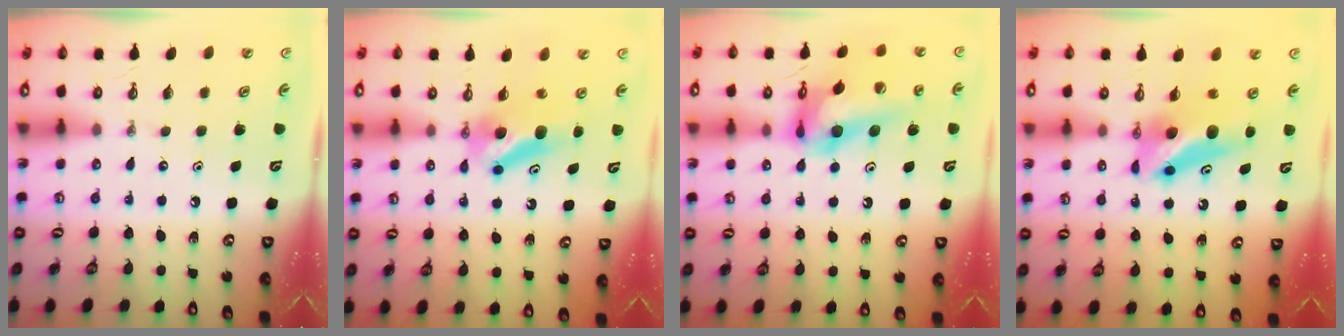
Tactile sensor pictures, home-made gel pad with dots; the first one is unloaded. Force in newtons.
{"total": 7.3, "press": 6.8, "slide": 2.5}
{"total": 16.8, "press": 16.7, "slide": 1.8}
{"total": 6.7, "press": 6.6, "slide": 1.1}